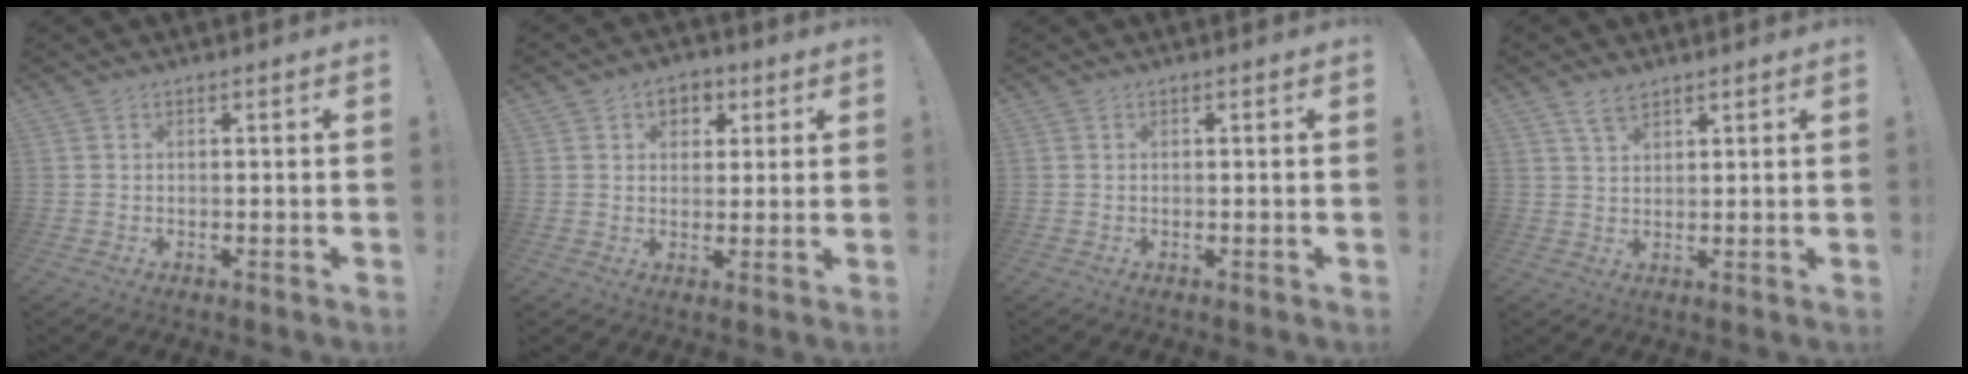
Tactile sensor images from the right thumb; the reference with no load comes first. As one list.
[{"total": 5.7, "force": [1.9, 4.9, 2.2], "torque": [-0.022, -0.002, 0.035]}, {"total": 0.0}, {"total": 4.2, "force": [3.1, 2.0, 2.0], "torque": [-0.032, -0.014, 0.056]}]